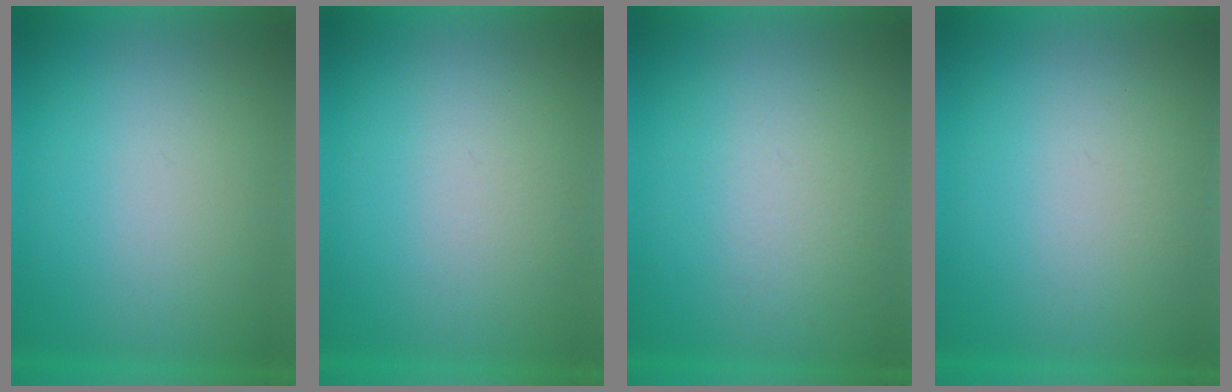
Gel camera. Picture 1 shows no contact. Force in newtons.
{"total": 1.3}
{"total": 3.3}
{"total": 1.2}